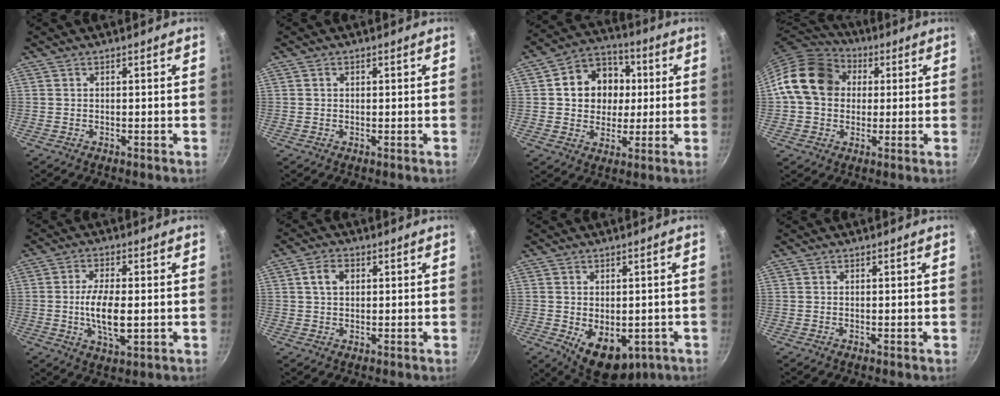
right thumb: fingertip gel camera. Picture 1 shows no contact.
{"total": 0.9, "force": [0.3, 0.8, 0.4], "torque": [-0.004, 0.004, 0.003]}
{"total": 13.7, "force": [2.0, 11.6, 7.0], "torque": [-0.075, 0.014, 0.028]}
{"total": 15.4, "force": [2.5, 12.5, 8.5], "torque": [-0.124, 0.025, 0.027]}
{"total": 9.2, "force": [-0.8, 3.9, 8.3], "torque": [-0.154, 0.000, -0.014]}
{"total": 5.9, "force": [1.5, 4.2, 3.8], "torque": [-0.051, 0.007, 0.023]}
{"total": 11.2, "force": [-2.7, 7.4, 8.0], "torque": [-0.087, -0.009, -0.016]}
{"total": 0.0}